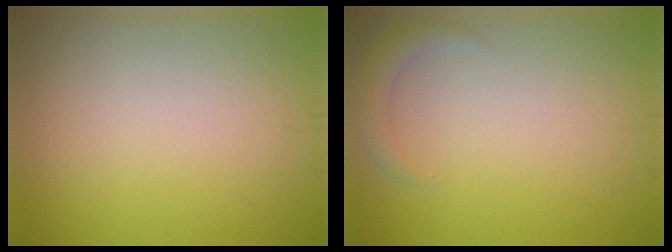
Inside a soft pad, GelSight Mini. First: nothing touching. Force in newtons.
{"total": 1.7, "press": 1.7, "slide": 0.1}